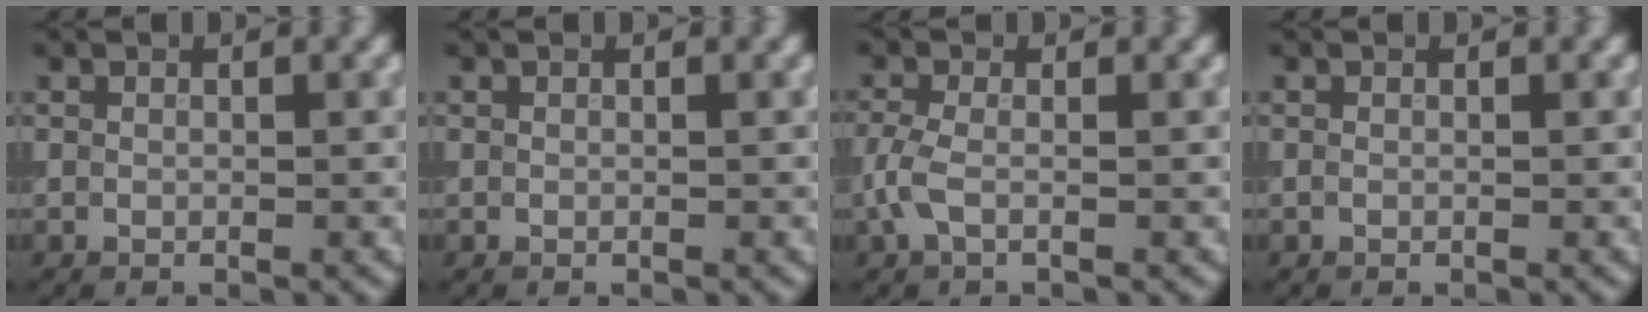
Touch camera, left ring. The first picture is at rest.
{"total": 0.0}
{"total": 2.1, "force": [-0.7, 0.9, 1.8], "torque": [-0.047, 0.003, -0.022]}
{"total": 0.0}